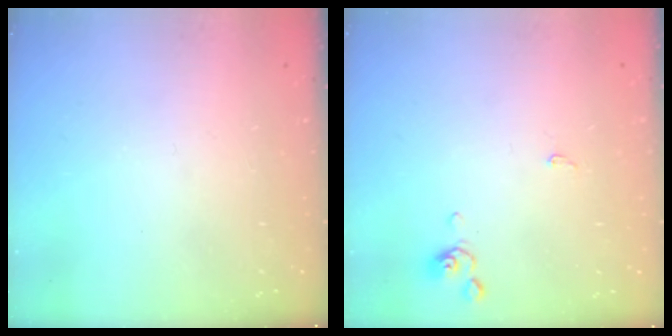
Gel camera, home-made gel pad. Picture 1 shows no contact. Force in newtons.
{"total": 0.7, "press": 0.6, "slide": 0.3}